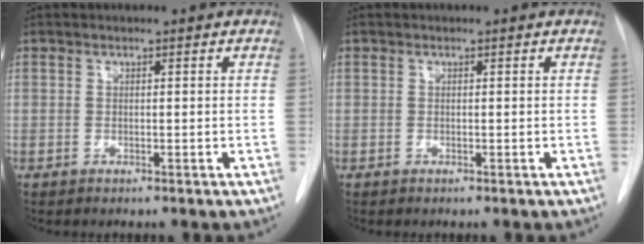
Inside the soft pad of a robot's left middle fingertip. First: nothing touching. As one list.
[{"total": 0.0}]